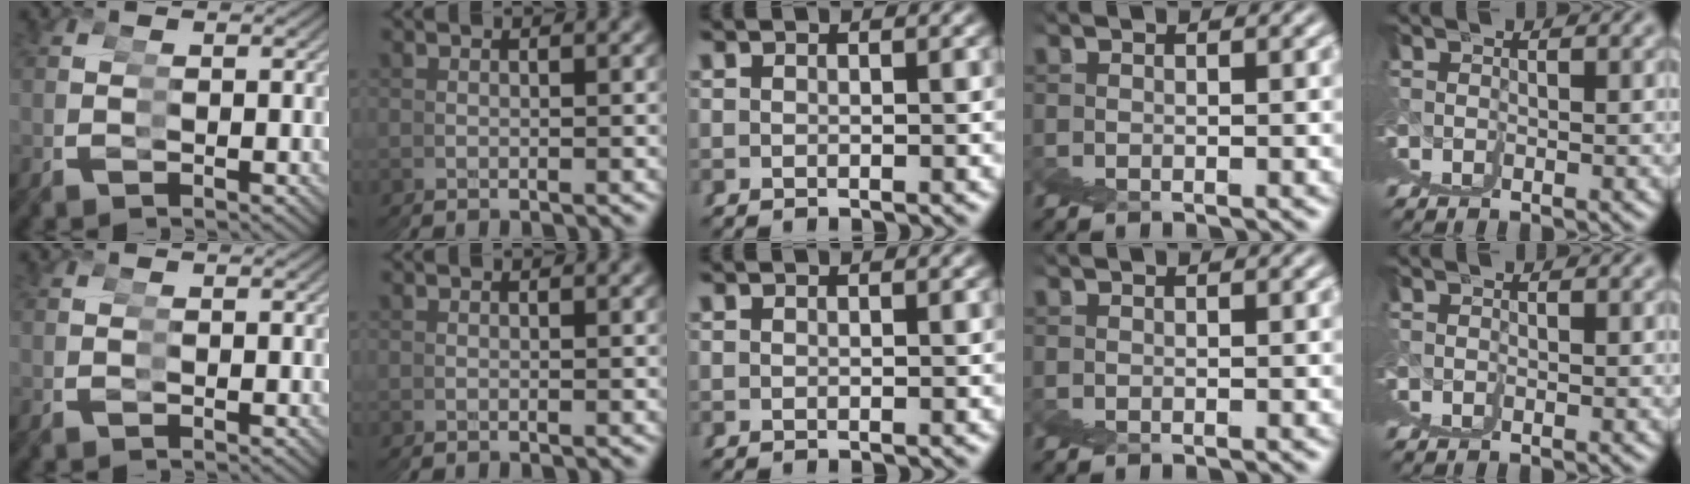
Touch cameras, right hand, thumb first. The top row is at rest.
{}